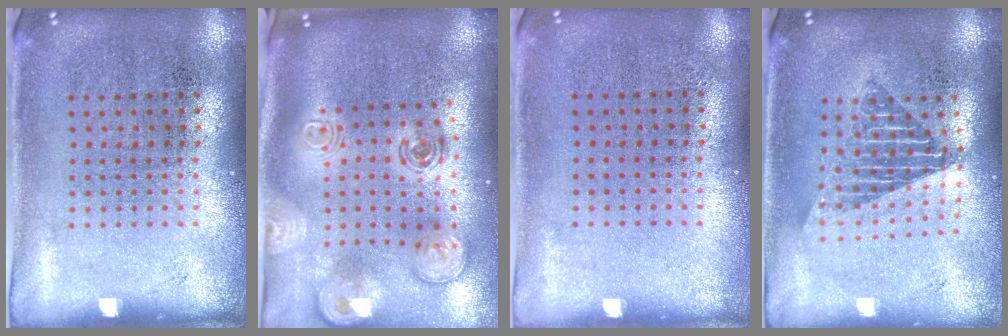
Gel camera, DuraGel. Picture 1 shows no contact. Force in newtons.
{"total": 3.1, "press": 2.1, "slide": 2.3}
{"total": 0.0}
{"total": 1.7, "press": 1.3, "slide": 1.0}